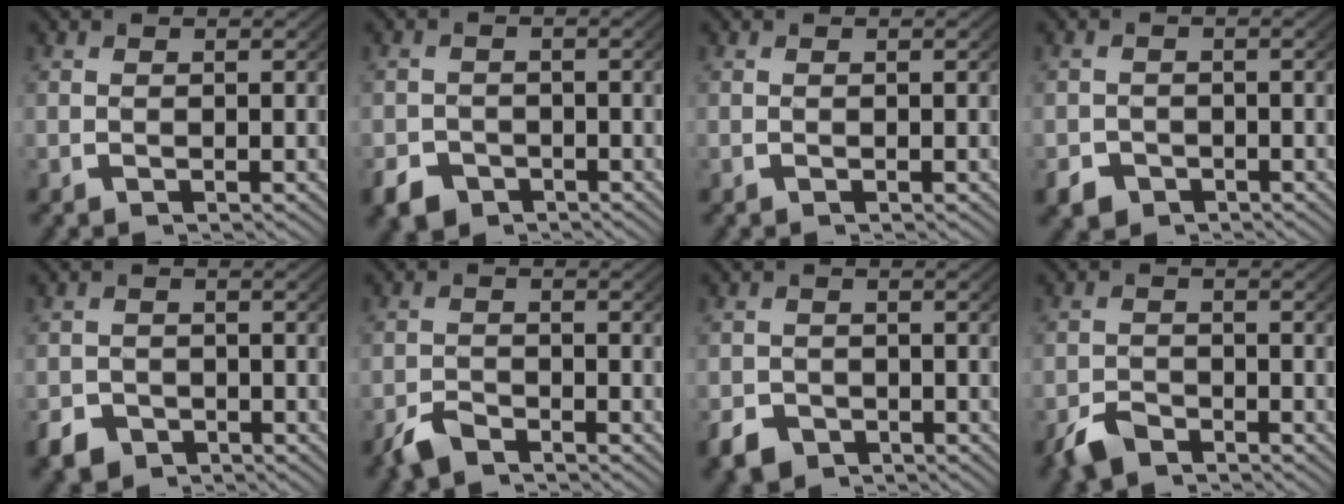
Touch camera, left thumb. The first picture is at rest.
{"total": 4.3, "force": [-3.2, 2.7, 1.1], "torque": [-0.014, -0.019, -0.052]}
{"total": 0.0}
{"total": 3.2, "force": [-2.4, 2.1, 0.6], "torque": [-0.009, -0.016, -0.037]}
{"total": 4.1, "force": [-3.1, 2.5, 0.9], "torque": [-0.013, -0.019, -0.049]}
{"total": 2.5, "force": [-2.2, 0.9, 0.7], "torque": [-0.017, -0.009, -0.042]}
{"total": 3.8, "force": [-2.9, 2.3, 0.9], "torque": [-0.012, -0.017, -0.047]}
{"total": 3.0, "force": [-2.5, 1.4, 0.8], "torque": [-0.018, -0.014, -0.044]}